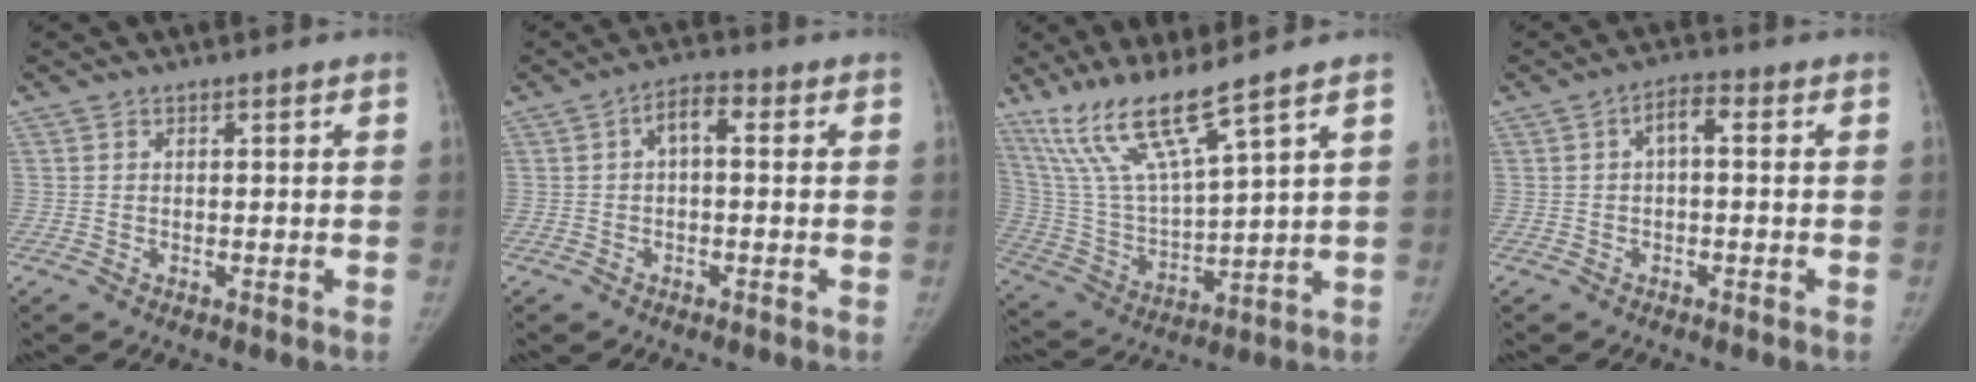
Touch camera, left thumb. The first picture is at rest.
{"total": 4.1, "force": [0.4, 2.1, 3.5], "torque": [-0.047, 0.020, -0.002]}
{"total": 13.7, "force": [10.1, 0.7, 9.3], "torque": [-0.183, -0.052, 0.213]}
{"total": 3.4, "force": [0.1, 1.6, 3.0], "torque": [-0.039, 0.017, -0.004]}